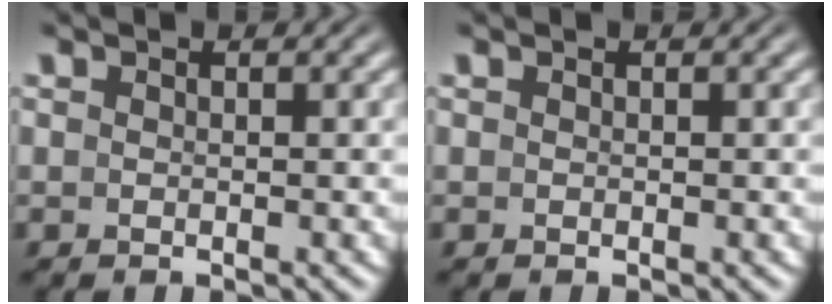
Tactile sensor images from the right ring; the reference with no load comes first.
{"total": 0.0}